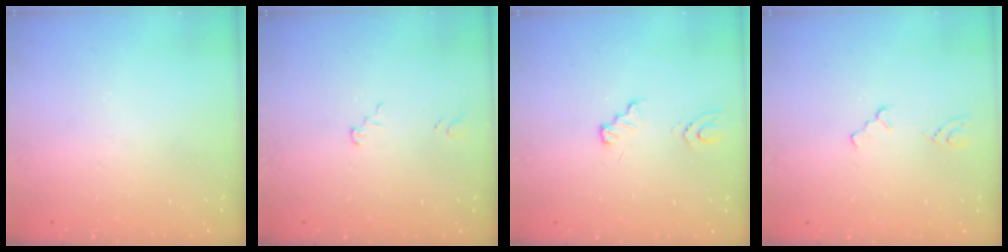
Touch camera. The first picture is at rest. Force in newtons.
{"total": 4.1, "press": 3.3, "slide": 2.4}
{"total": 4.1, "press": 4.1, "slide": 0.3}
{"total": 2.2, "press": 2.2, "slide": 0.4}